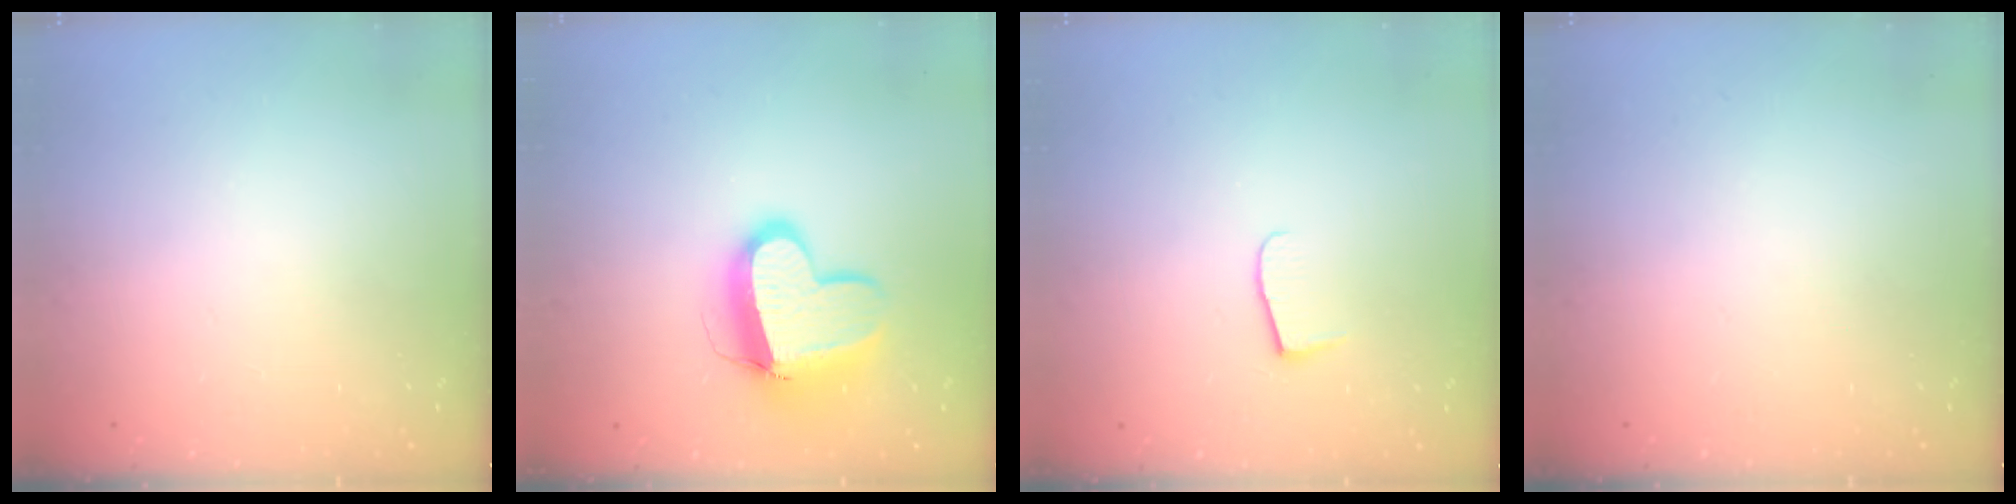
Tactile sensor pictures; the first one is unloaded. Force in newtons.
{"total": 13.6, "press": 13.5, "slide": 1.7}
{"total": 6.2, "press": 6.2, "slide": 0.4}
{"total": 0.0}